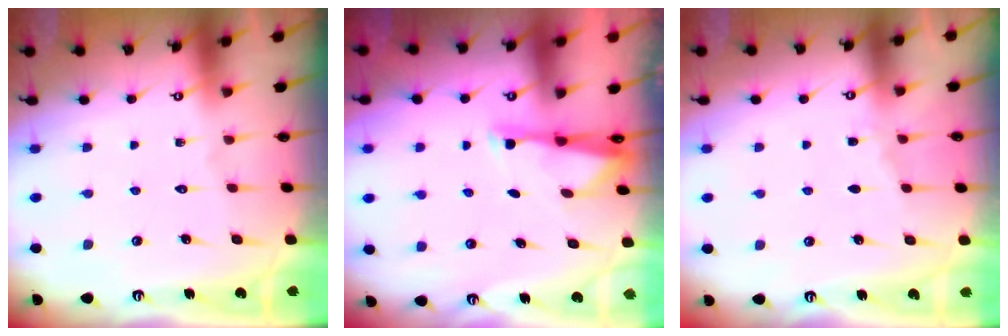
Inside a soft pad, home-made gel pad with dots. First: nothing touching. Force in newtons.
{"total": 3.0, "press": 2.9, "slide": 0.5}
{"total": 3.3, "press": 3.2, "slide": 0.4}